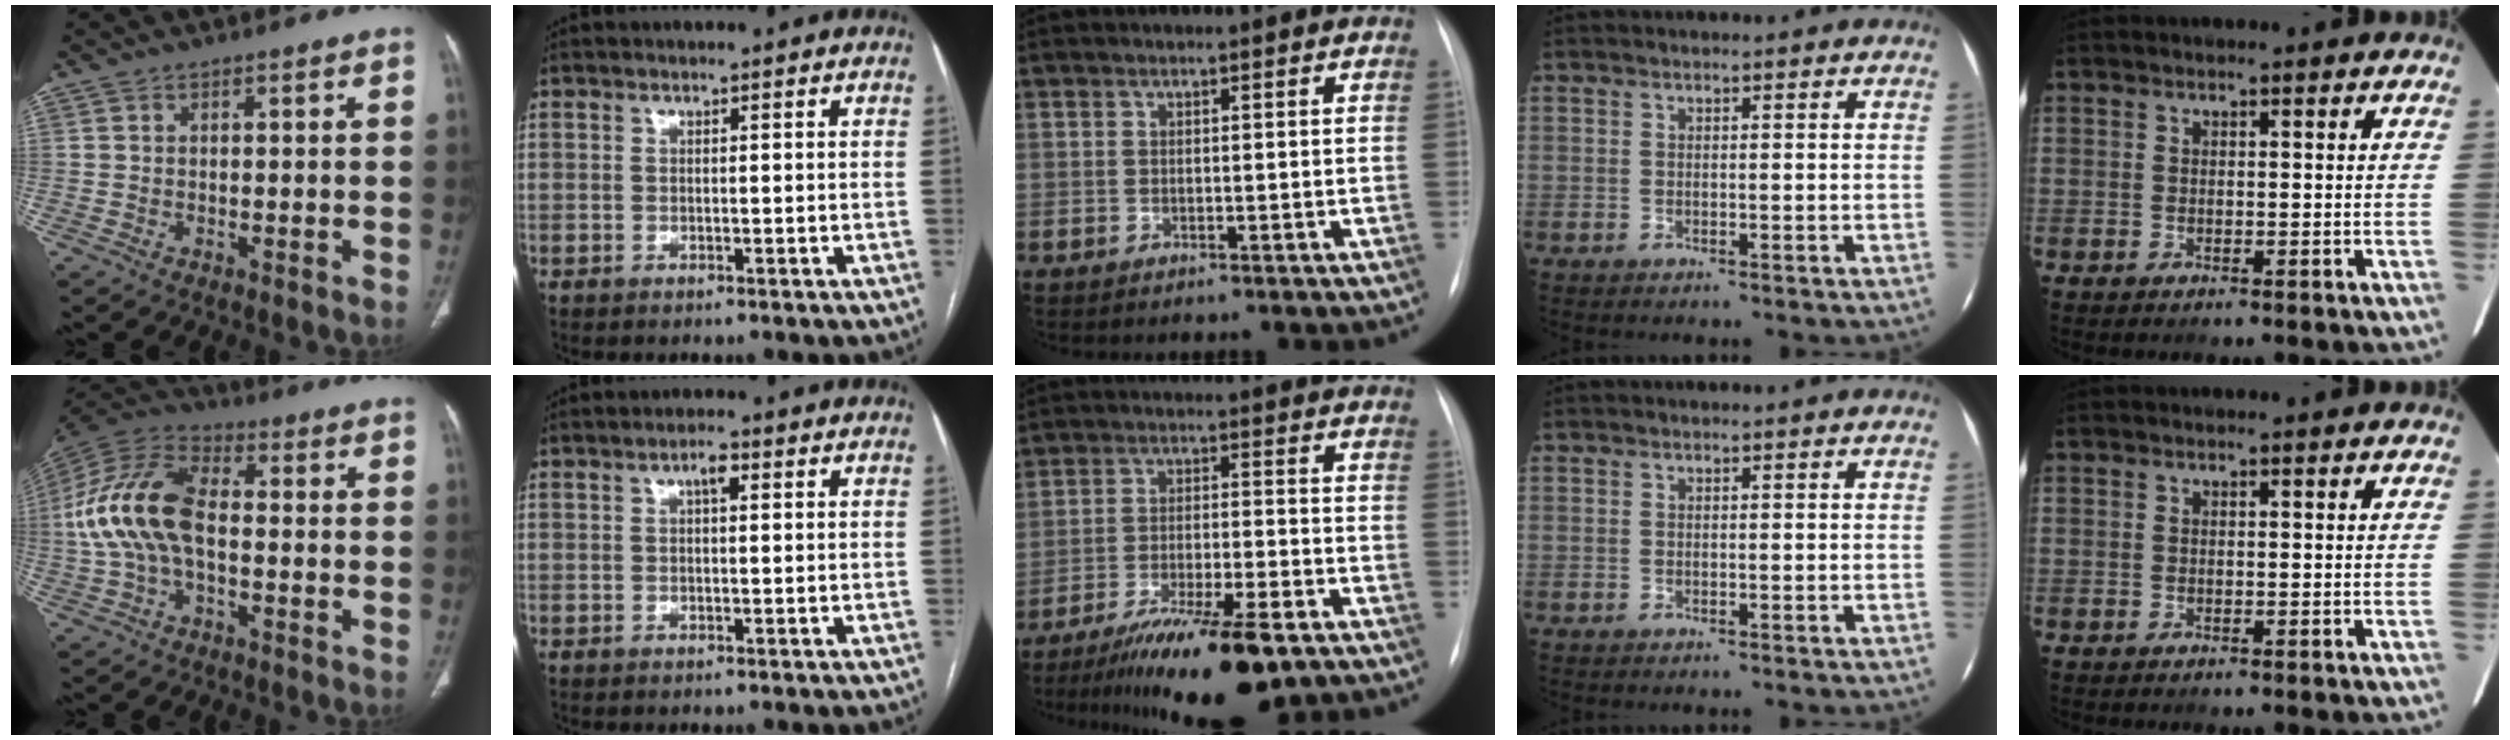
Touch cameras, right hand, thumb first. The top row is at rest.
{"thumb": {"total": 16.0, "force": [-0.9, 9.1, 13.2], "torque": [-0.277, 0.037, -0.023]}, "index": {"total": 2.2, "force": [0.8, 0.7, 1.9], "torque": [-0.033, 0.008, 0.013]}, "middle": {"total": 13.8, "force": [-9.7, 1.9, 9.7], "torque": [-0.155, -0.029, -0.157]}}